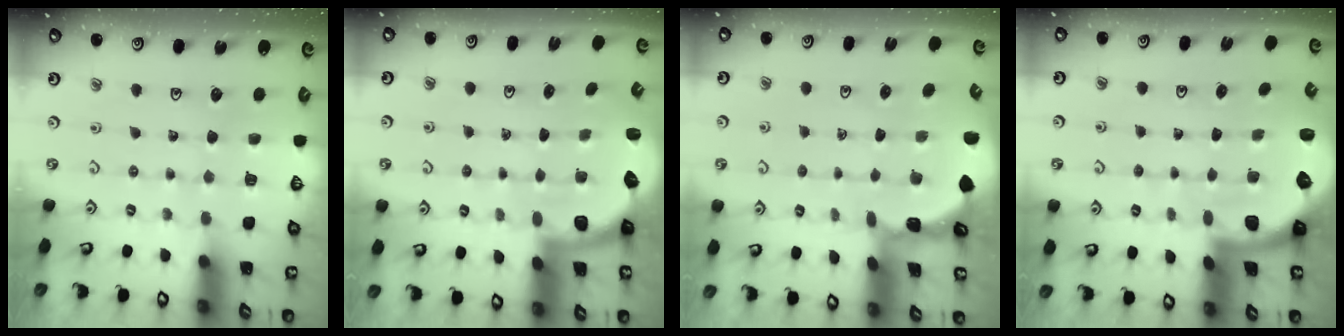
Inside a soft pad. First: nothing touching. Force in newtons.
{"total": 2.7, "press": 2.0, "slide": 1.7}
{"total": 1.0, "press": 1.0, "slide": 0.2}
{"total": 1.6, "press": 1.6, "slide": 0.1}